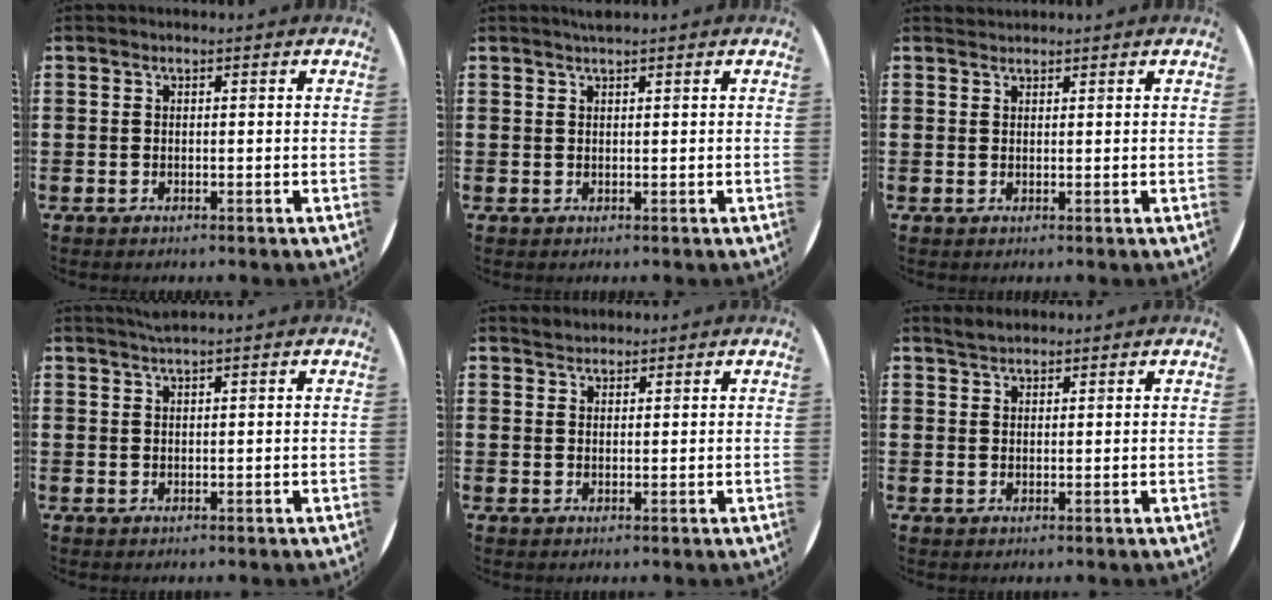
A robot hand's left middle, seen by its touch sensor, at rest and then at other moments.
{"total": 0.9, "force": [0.8, -0.1, 0.3], "torque": [-0.006, -0.001, 0.015]}
{"total": 0.7, "force": [0.7, 0.1, -0.1], "torque": [0.000, 0.001, 0.014]}
{"total": 1.2, "force": [1.0, -0.2, 0.5], "torque": [-0.009, 0.000, 0.020]}
{"total": 1.5, "force": [1.4, 0.4, -0.1], "torque": [0.008, -0.001, 0.027]}
{"total": 1.8, "force": [1.7, 0.5, 0.3], "torque": [-0.001, 0.000, 0.032]}